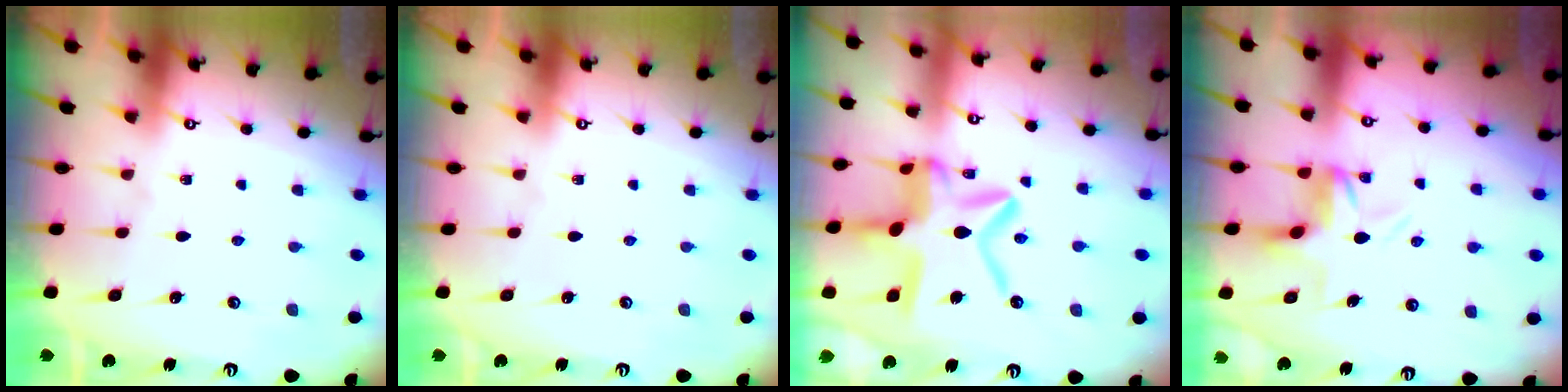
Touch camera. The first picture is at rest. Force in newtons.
{"total": 0.0}
{"total": 16.2, "press": 16.2, "slide": 1.5}
{"total": 3.9, "press": 3.9, "slide": 0.4}